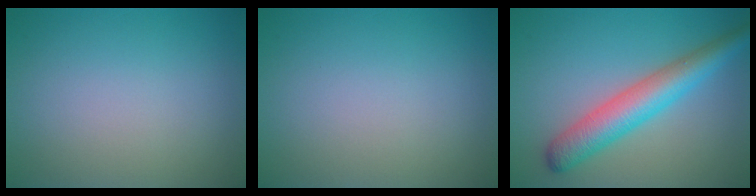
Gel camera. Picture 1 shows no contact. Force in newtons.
{"total": 0.0}
{"total": 5.5, "press": 5.5, "slide": 0.3}